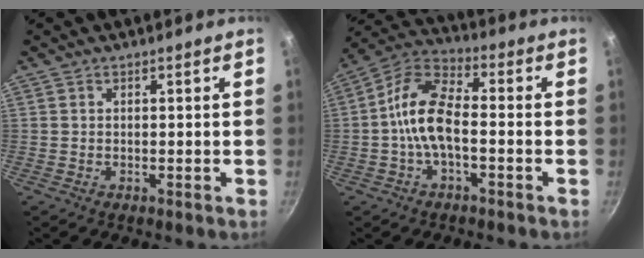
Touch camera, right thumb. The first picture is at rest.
{"total": 10.9, "force": [-2.0, 5.2, 9.4], "torque": [-0.173, 0.042, -0.054]}